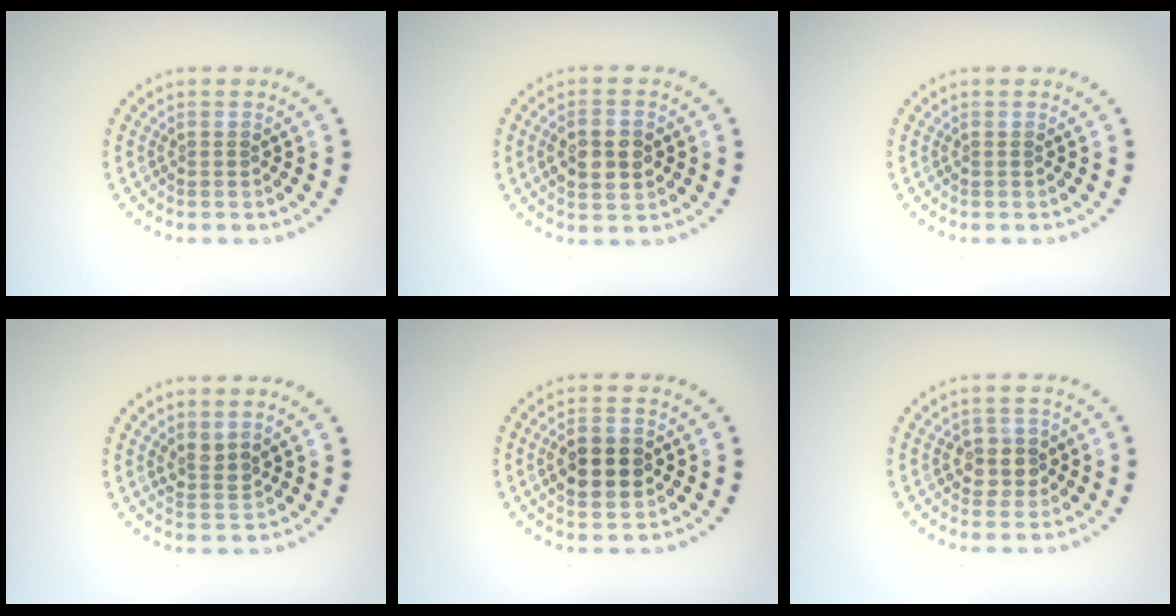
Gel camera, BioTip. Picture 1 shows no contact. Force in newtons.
{"total": 3.8, "press": 3.8, "slide": 0.3}
{"total": 0.0}
{"total": 1.7, "press": 1.2, "slide": 1.1}
{"total": 4.7, "press": 4.7, "slide": 0.2}
{"total": 2.5, "press": 2.3, "slide": 0.9}